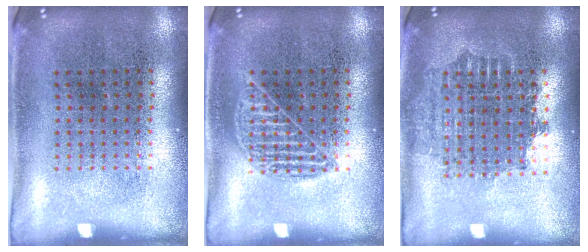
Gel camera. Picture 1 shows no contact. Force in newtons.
{"total": 1.5, "press": 1.5, "slide": 0.3}
{"total": 1.7, "press": 1.4, "slide": 1.0}